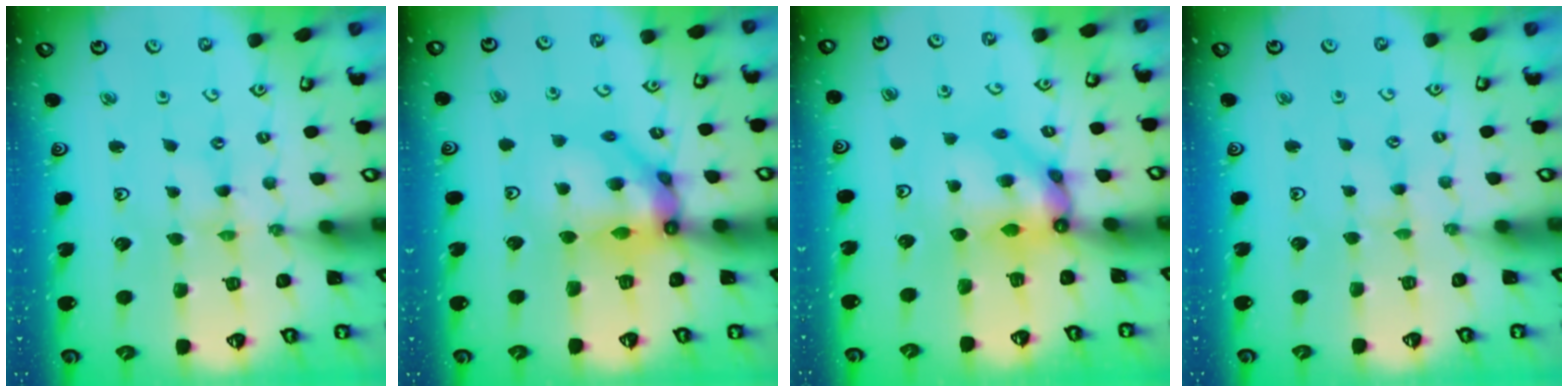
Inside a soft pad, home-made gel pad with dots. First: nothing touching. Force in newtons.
{"total": 12.8, "press": 12.7, "slide": 1.3}
{"total": 10.7, "press": 10.7, "slide": 1.1}
{"total": 1.2, "press": 1.2, "slide": 0.4}